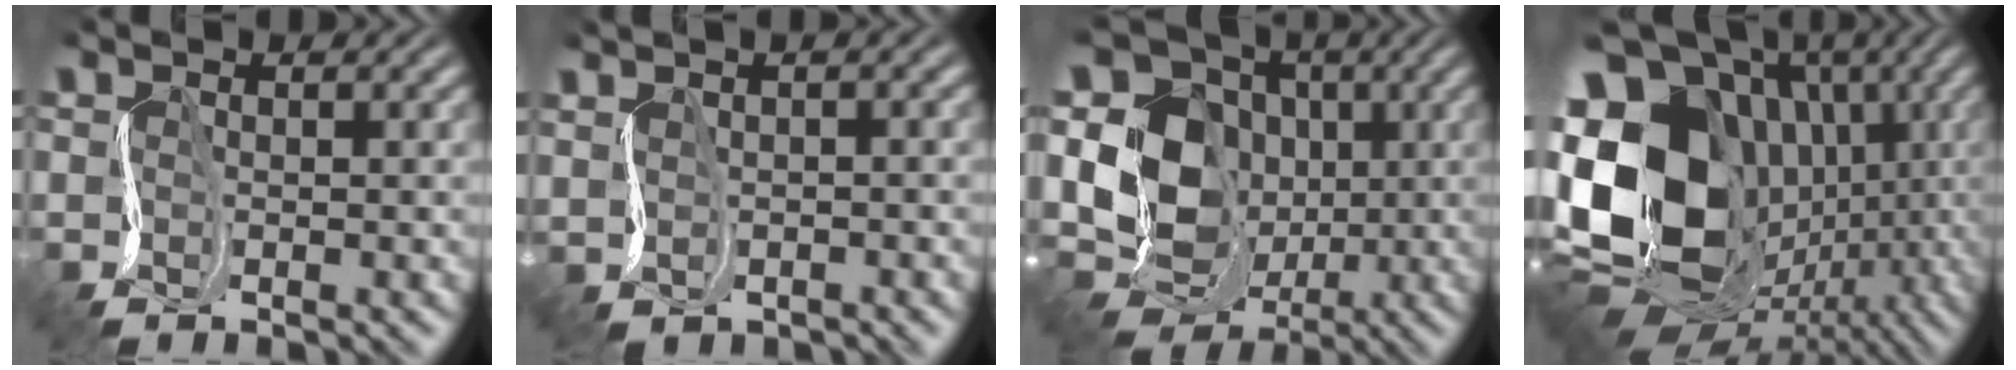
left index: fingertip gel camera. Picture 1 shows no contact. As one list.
[{"total": 1.2, "force": [-0.4, -0.9, -0.6], "torque": [0.001, -0.012, 0.003]}, {"total": 12.4, "force": [0.3, 10.9, 5.8], "torque": [-0.138, -0.002, -0.011]}, {"total": 17.5, "force": [0.3, 14.0, 10.4], "torque": [-0.214, -0.017, 0.034]}]